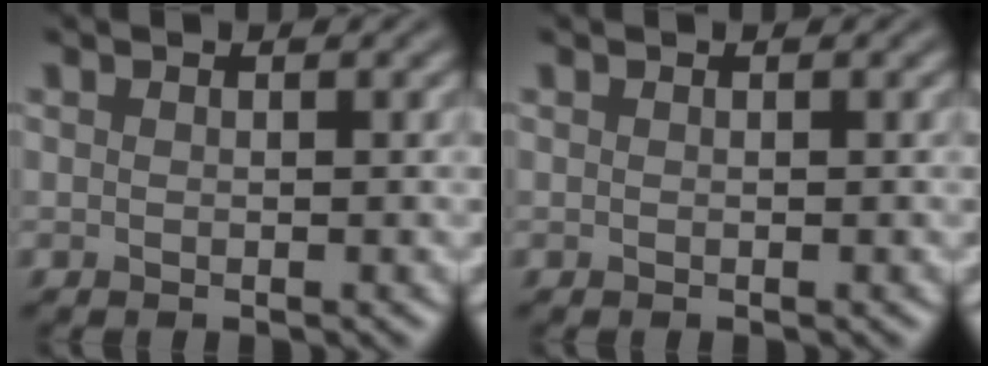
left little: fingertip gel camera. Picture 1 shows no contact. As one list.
[{"total": 0.0}]